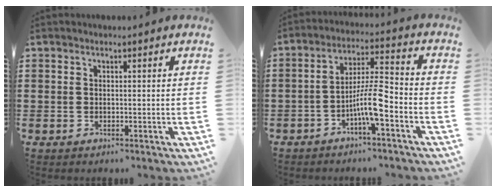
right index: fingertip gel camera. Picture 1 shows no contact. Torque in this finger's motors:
{"motor_torque": [2.14, 0.00, 0.63, 0.19]}